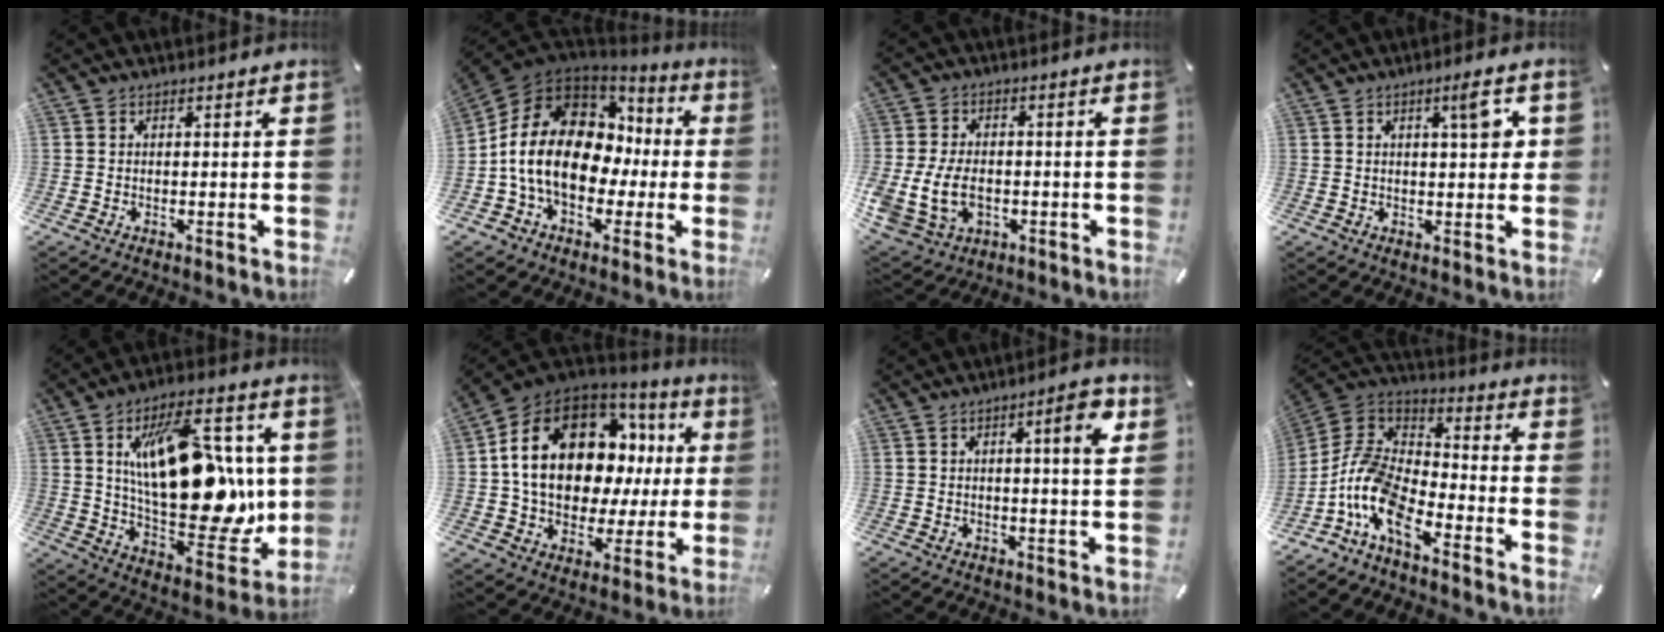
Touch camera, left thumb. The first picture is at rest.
{"total": 16.9, "force": [-1.1, 12.7, 11.1], "torque": [-0.229, 0.007, -0.018]}
{"total": 10.2, "force": [-1.7, 7.9, 6.3], "torque": [-0.141, 0.010, -0.025]}
{"total": 6.4, "force": [2.4, 1.7, 5.7], "torque": [-0.083, -0.006, 0.030]}
{"total": 25.5, "force": [5.0, 13.2, 21.2], "torque": [-0.354, -0.035, 0.083]}
{"total": 19.7, "force": [5.6, 13.7, 13.0], "torque": [-0.232, -0.029, 0.100]}
{"total": 7.4, "force": [2.7, 0.9, 6.8], "torque": [-0.095, -0.012, 0.034]}
{"total": 13.7, "force": [-8.8, 6.7, 8.1], "torque": [-0.184, 0.019, -0.171]}